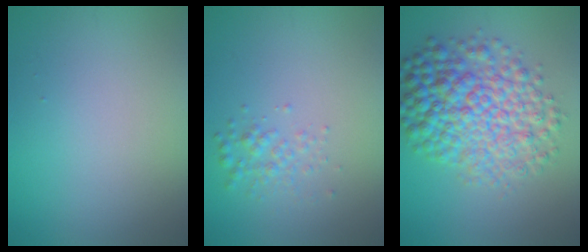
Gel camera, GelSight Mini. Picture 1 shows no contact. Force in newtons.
{"total": 1.7, "press": 1.7, "slide": 0.1}
{"total": 8.6, "press": 8.6, "slide": 0.1}